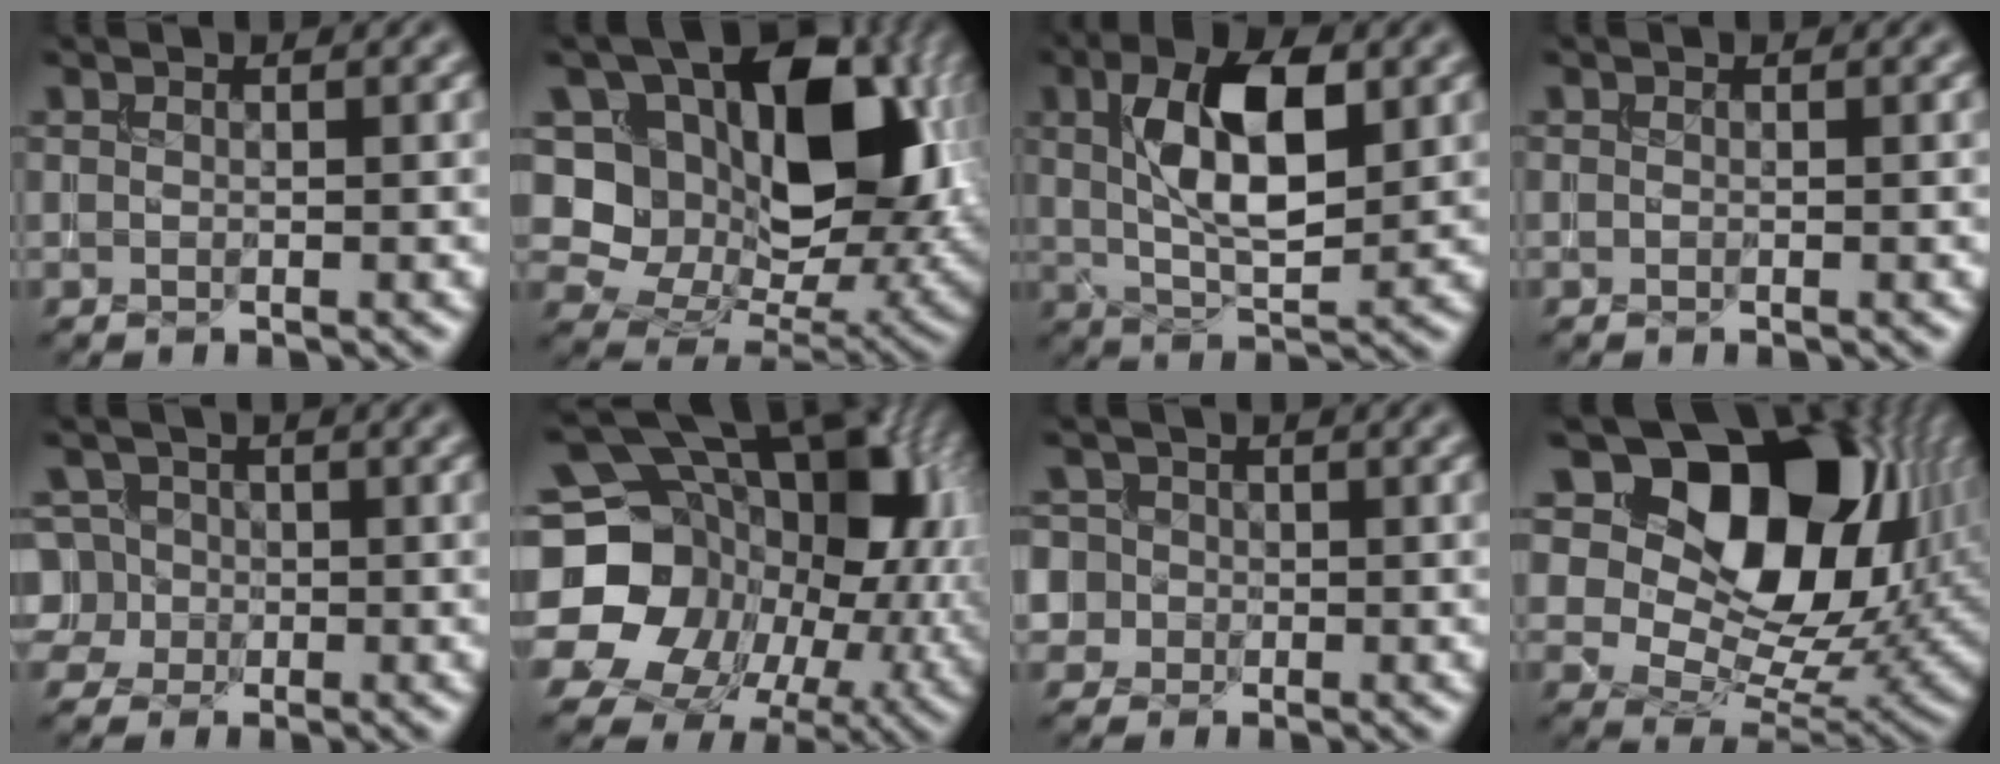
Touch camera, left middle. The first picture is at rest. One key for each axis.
{"total": 16.3, "fx": 3.7, "fy": 11.0, "fz": 11.4, "tx": -0.181, "ty": 0.012, "tz": 0.075}
{"total": 8.7, "fx": 1.9, "fy": 3.9, "fz": 7.5, "tx": -0.130, "ty": 0.003, "tz": 0.034}
{"total": 0.0}
{"total": 5.1, "fx": -0.8, "fy": 4.7, "fz": 1.7, "tx": -0.028, "ty": 0.026, "tz": -0.038}
{"total": 22.6, "fx": -0.4, "fy": 18.7, "fz": 12.7, "tx": -0.235, "ty": 0.004, "tz": -0.032}
{"total": 5.4, "fx": 0.3, "fy": 5.1, "fz": 1.8, "tx": -0.038, "ty": 0.035, "tz": -0.022}
{"total": 17.4, "fx": 7.6, "fy": 10.9, "fz": 11.3, "tx": -0.183, "ty": 0.021, "tz": 0.124}